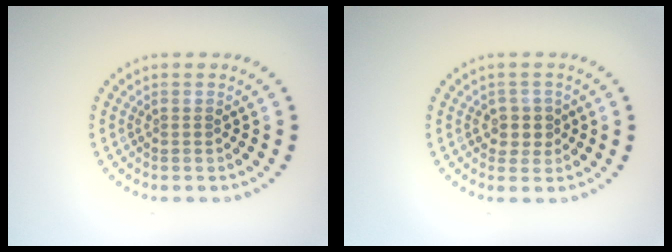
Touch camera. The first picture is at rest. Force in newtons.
{"total": 2.1, "press": 1.9, "slide": 0.9}